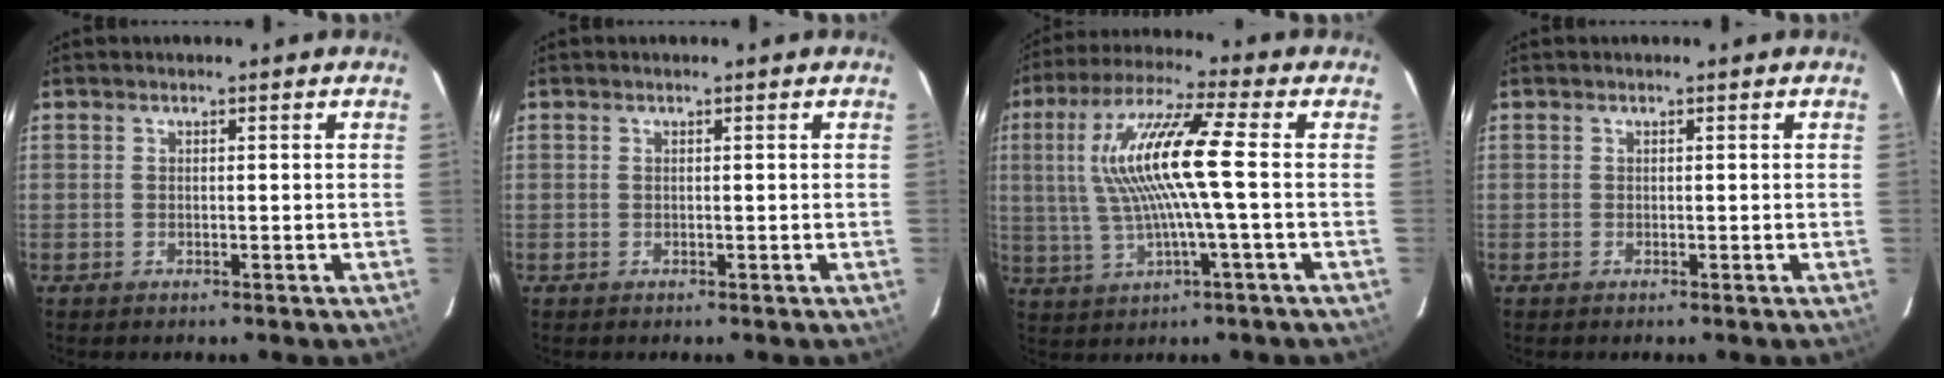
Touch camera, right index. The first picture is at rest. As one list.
[{"total": 0.0}, {"total": 13.6, "force": [0.7, 0.5, 13.6], "torque": [-0.267, 0.009, 0.017]}, {"total": 0.0}]